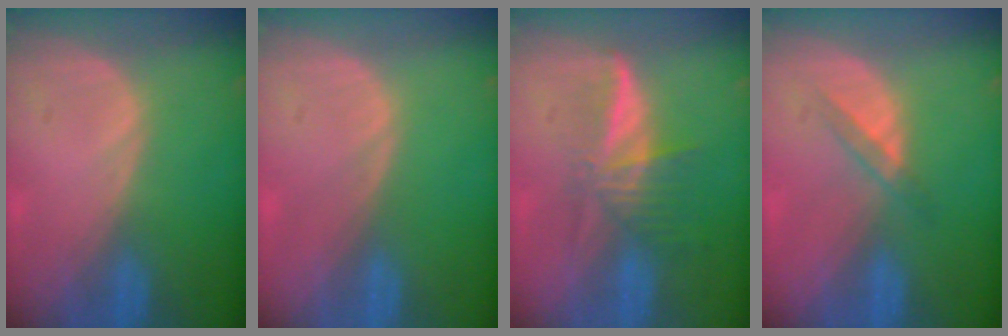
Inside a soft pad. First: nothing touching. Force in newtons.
{"total": 0.0}
{"total": 5.9, "press": 5.4, "slide": 2.4}
{"total": 2.4, "press": 2.2, "slide": 1.1}